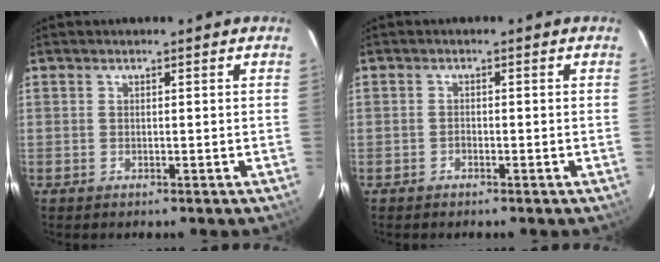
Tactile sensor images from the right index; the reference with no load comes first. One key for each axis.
{"total": 0.7, "fx": -0.6, "fy": 0.2, "fz": 0.2, "tx": -0.003, "ty": 0.001, "tz": -0.011}